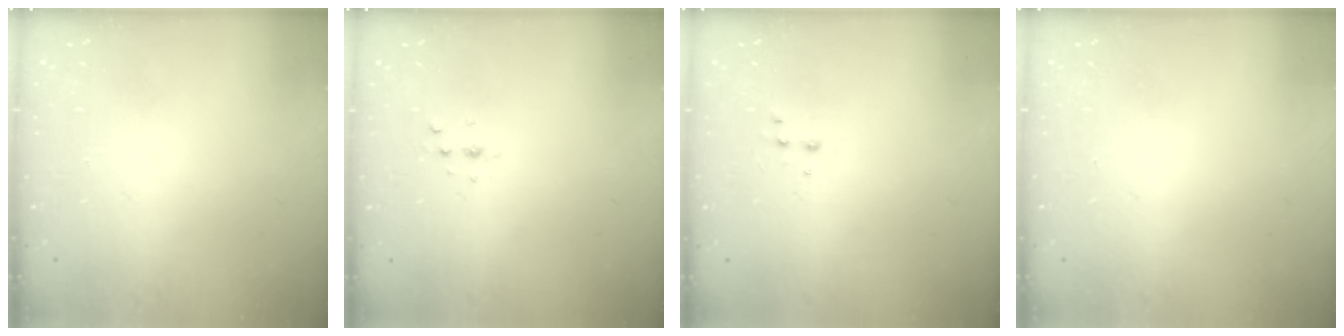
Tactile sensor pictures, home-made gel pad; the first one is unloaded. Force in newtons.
{"total": 2.8, "press": 2.8, "slide": 0.7}
{"total": 1.9, "press": 1.9, "slide": 0.2}
{"total": 0.0}